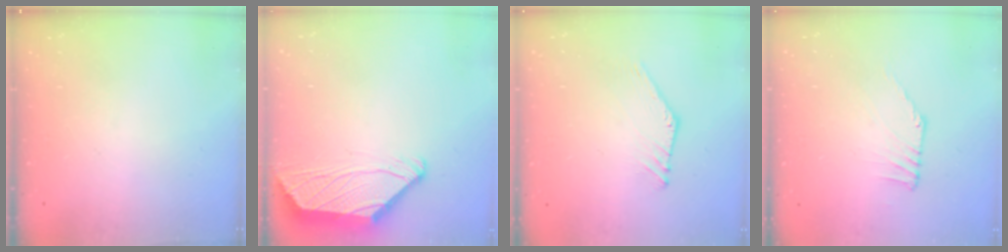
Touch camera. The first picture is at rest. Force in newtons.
{"total": 2.2, "press": 2.1, "slide": 0.7}
{"total": 2.3, "press": 2.3, "slide": 0.1}
{"total": 0.5, "press": 0.2, "slide": 0.5}